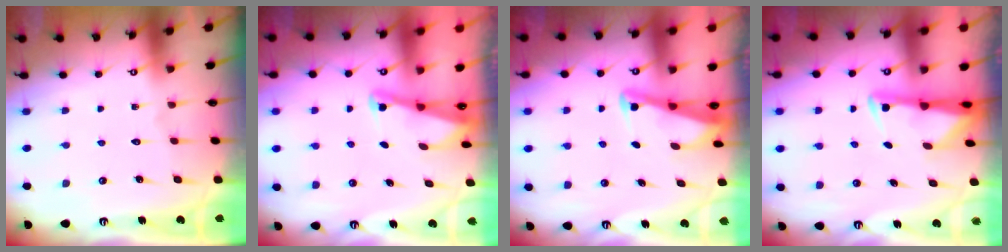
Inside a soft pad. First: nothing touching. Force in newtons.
{"total": 2.0, "press": 2.0, "slide": 0.3}
{"total": 2.7, "press": 2.7, "slide": 0.3}
{"total": 3.1, "press": 3.1, "slide": 0.5}